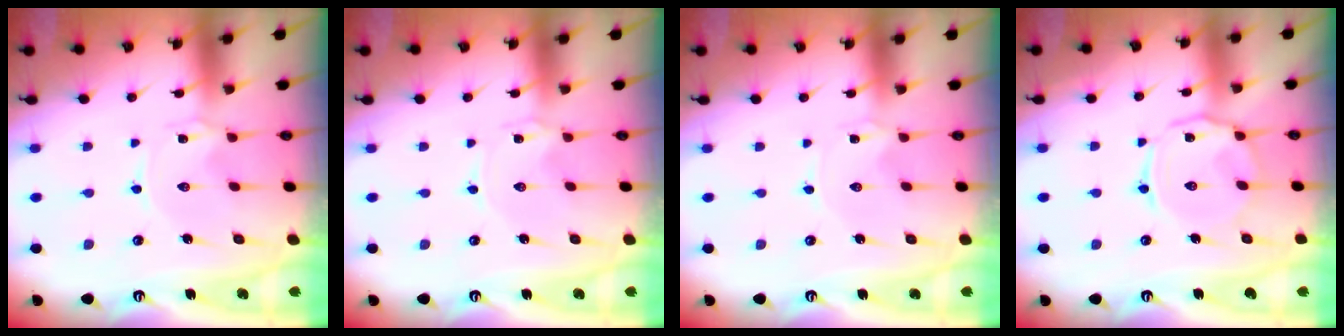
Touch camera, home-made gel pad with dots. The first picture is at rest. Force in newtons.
{"total": 0.0}
{"total": 0.0}
{"total": 8.1, "press": 8.1, "slide": 0.8}